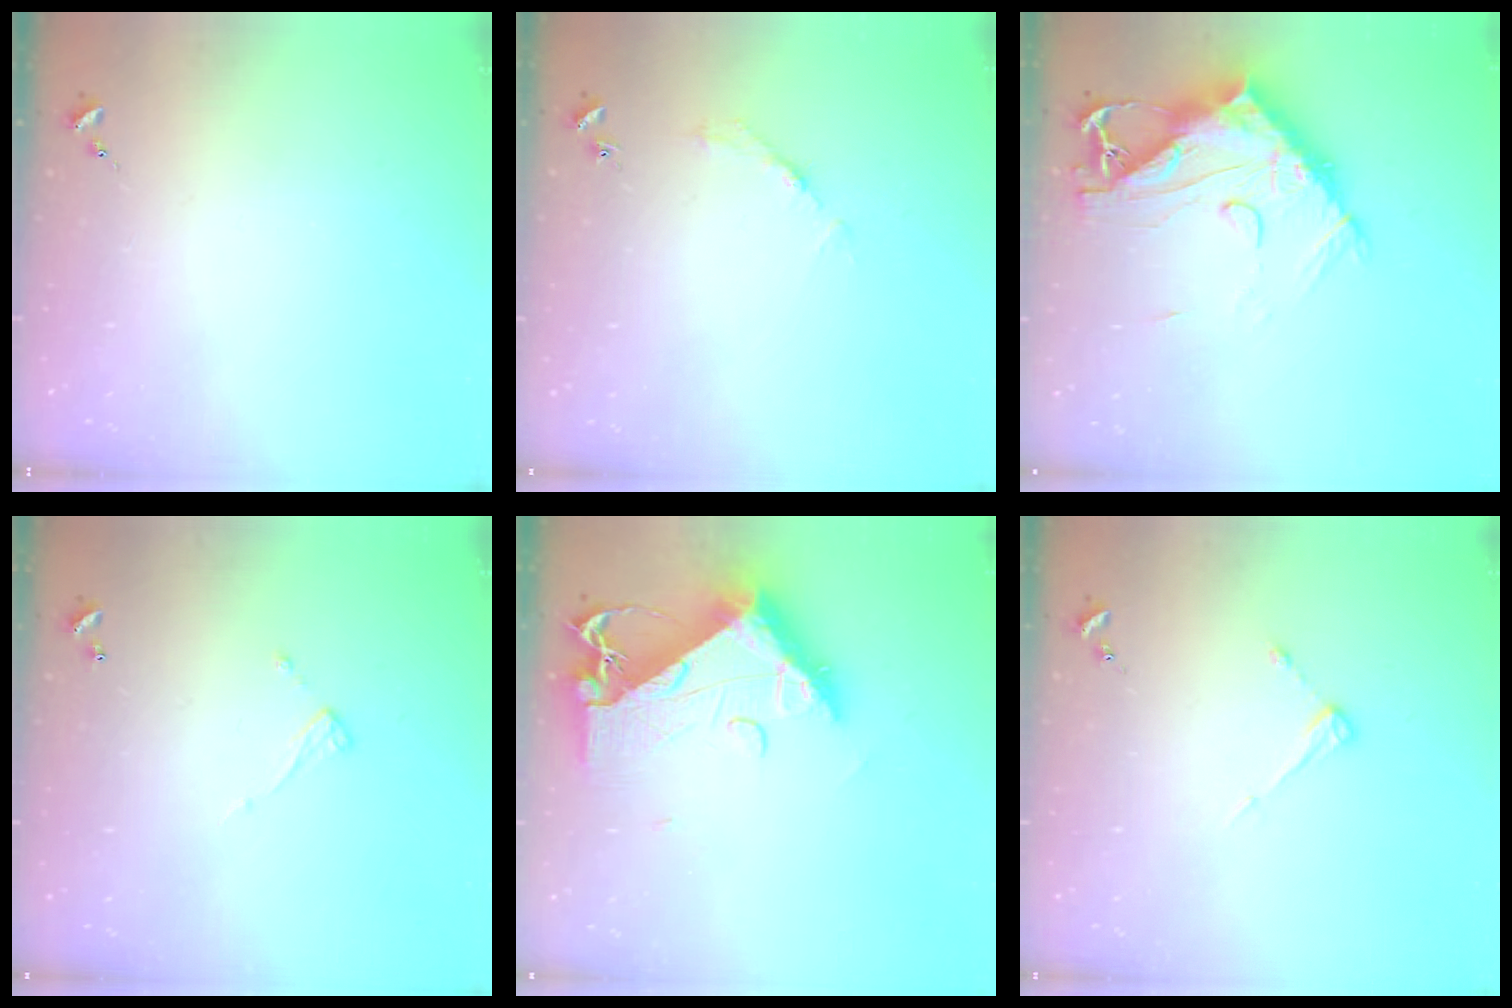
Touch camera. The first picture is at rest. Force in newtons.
{"total": 2.7, "press": 2.7, "slide": 0.4}
{"total": 18.5, "press": 18.4, "slide": 1.9}
{"total": 5.3, "press": 5.3, "slide": 0.4}
{"total": 15.2, "press": 15.1, "slide": 1.3}
{"total": 4.7, "press": 4.7, "slide": 0.4}